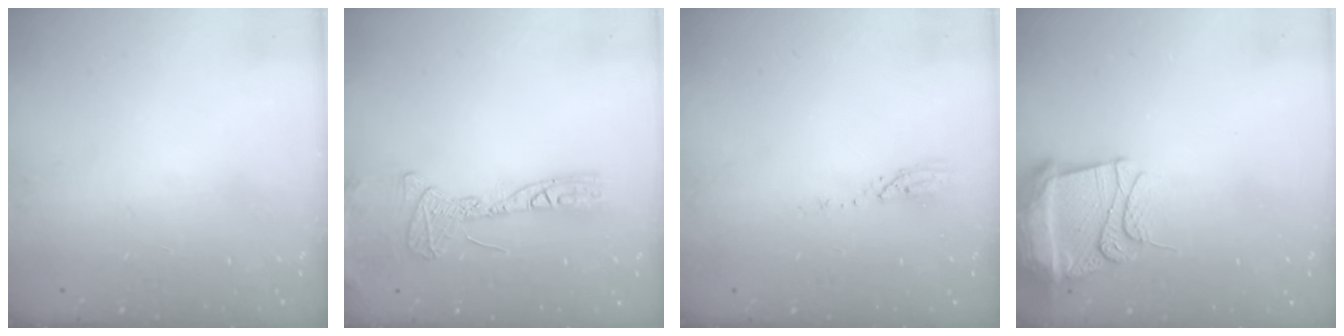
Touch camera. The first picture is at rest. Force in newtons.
{"total": 12.5, "press": 12.3, "slide": 2.3}
{"total": 3.7, "press": 3.7, "slide": 0.3}
{"total": 13.1, "press": 13.1, "slide": 1.4}